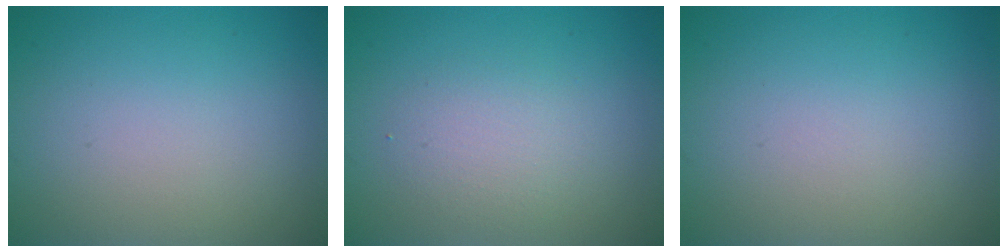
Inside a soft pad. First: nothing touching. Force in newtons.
{"total": 2.2, "press": 2.2, "slide": 0.1}
{"total": 0.0}